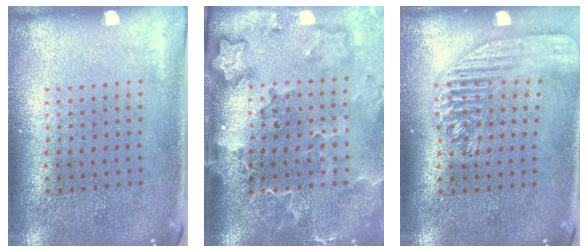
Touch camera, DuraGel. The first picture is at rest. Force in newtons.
{"total": 3.2, "press": 2.3, "slide": 2.1}
{"total": 1.8, "press": 1.6, "slide": 0.7}